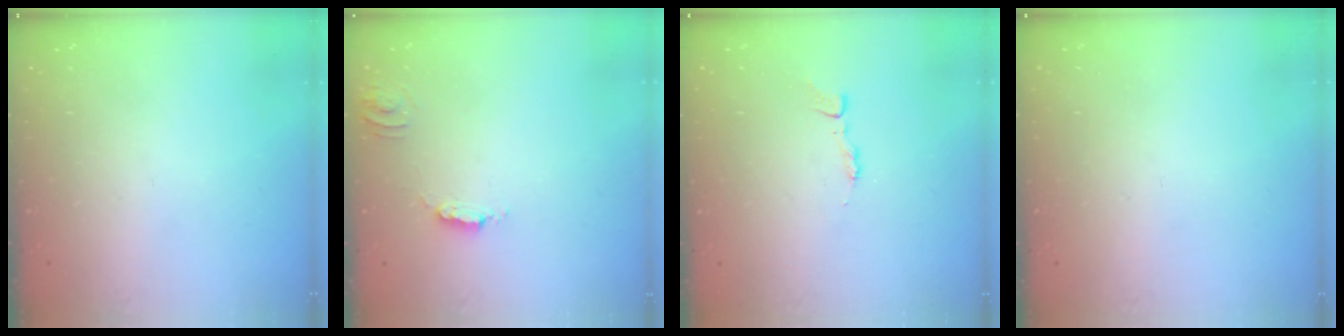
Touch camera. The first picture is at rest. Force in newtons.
{"total": 2.5, "press": 2.5, "slide": 0.1}
{"total": 3.5, "press": 3.5, "slide": 0.3}
{"total": 0.0}